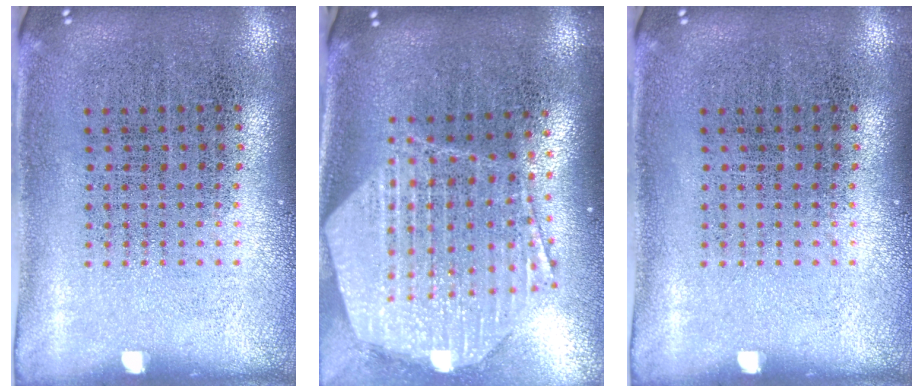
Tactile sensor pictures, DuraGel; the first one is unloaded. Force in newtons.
{"total": 2.9, "press": 2.3, "slide": 1.7}
{"total": 0.0}